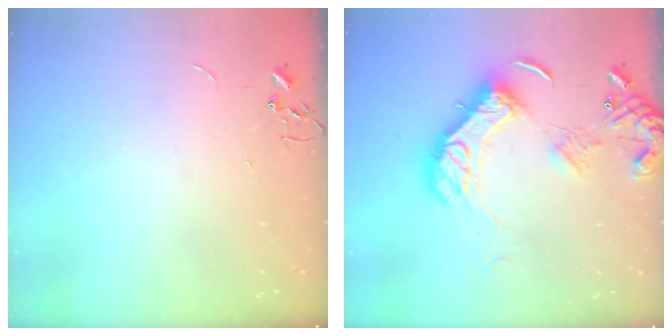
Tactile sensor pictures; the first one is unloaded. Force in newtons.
{"total": 18.3, "press": 18.2, "slide": 2.0}